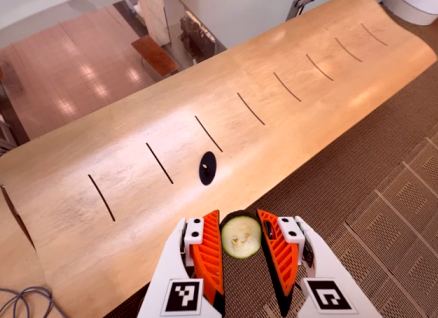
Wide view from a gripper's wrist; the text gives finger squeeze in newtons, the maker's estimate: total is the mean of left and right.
{"total": 8.4, "left": 8.5, "right": 8.3}